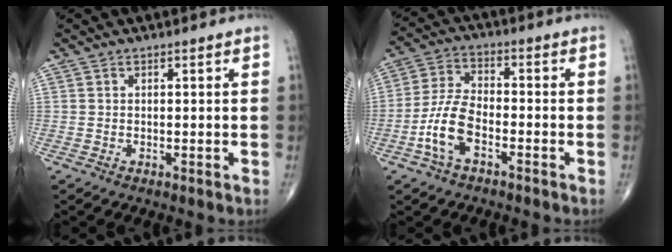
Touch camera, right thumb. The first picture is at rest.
{"total": 8.7, "force": [-3.6, 4.2, 6.7], "torque": [-0.143, 0.029, -0.075]}